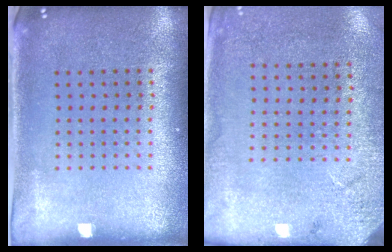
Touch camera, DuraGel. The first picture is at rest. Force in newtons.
{"total": 2.6, "press": 2.2, "slide": 1.3}